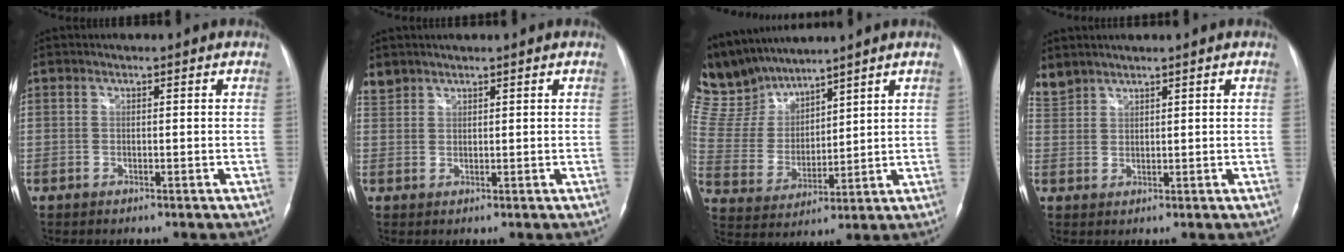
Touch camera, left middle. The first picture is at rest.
{"total": 2.1, "force": [1.9, 0.8, -0.2], "torque": [0.000, 0.011, 0.040]}
{"total": 10.5, "force": [10.1, 2.3, 2.0], "torque": [-0.067, 0.015, 0.220]}
{"total": 3.2, "force": [3.1, 0.8, 0.0], "torque": [-0.011, 0.016, 0.071]}